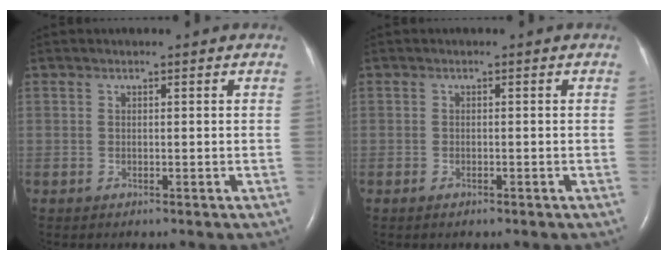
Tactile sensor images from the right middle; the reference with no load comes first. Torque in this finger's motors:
{"motor_torque": [-0.41, 0.31, -0.13, 0.00]}